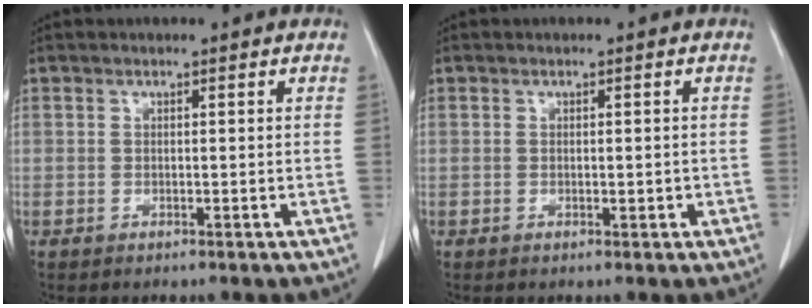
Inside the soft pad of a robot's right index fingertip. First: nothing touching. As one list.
[{"total": 0.9, "force": [-0.2, 0.4, 0.8], "torque": [-0.011, 0.000, 0.000]}]